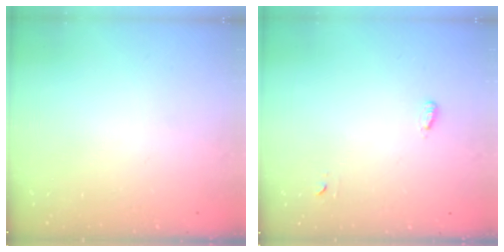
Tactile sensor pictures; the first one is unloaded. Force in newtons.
{"total": 3.7, "press": 3.3, "slide": 1.6}